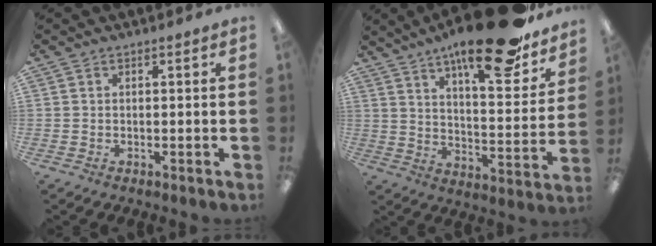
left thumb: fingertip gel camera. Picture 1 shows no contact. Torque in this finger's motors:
{"motor_torque": [0.65, 0.49, 1.57, -1.20, 0.35]}